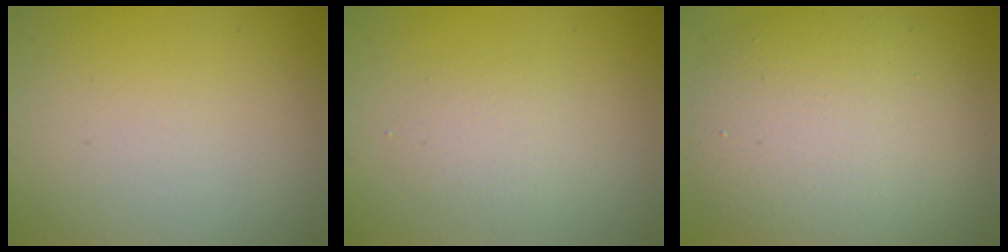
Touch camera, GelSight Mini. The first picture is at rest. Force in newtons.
{"total": 1.9, "press": 1.8, "slide": 0.2}
{"total": 9.0, "press": 9.0, "slide": 0.5}